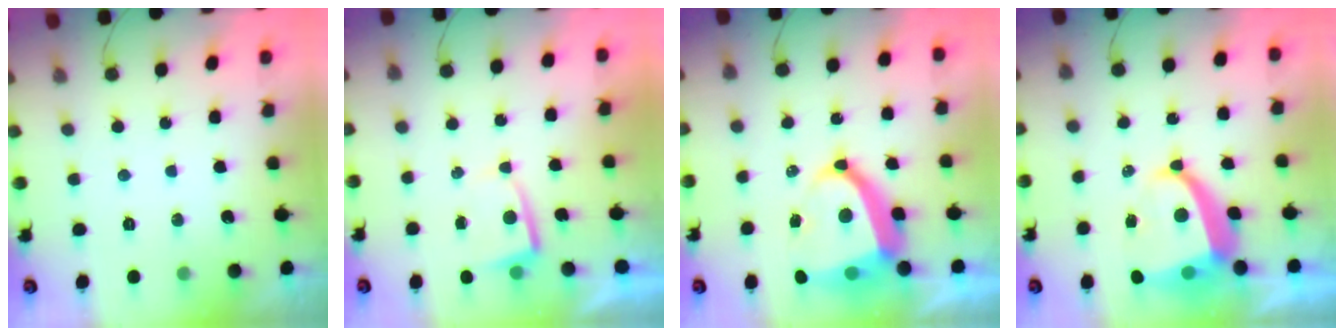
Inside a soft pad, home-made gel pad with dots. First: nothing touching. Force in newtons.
{"total": 2.2, "press": 2.2, "slide": 0.4}
{"total": 14.3, "press": 14.2, "slide": 1.6}
{"total": 8.4, "press": 8.3, "slide": 1.1}